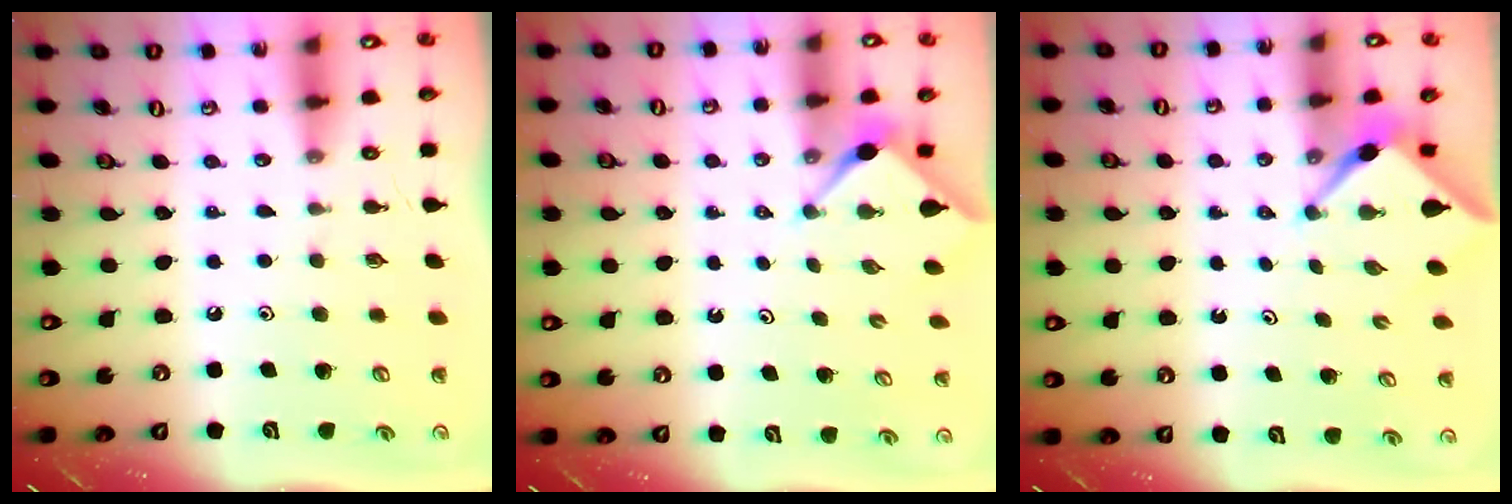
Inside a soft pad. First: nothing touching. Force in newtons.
{"total": 2.9, "press": 2.9, "slide": 0.4}
{"total": 3.2, "press": 3.2, "slide": 0.3}